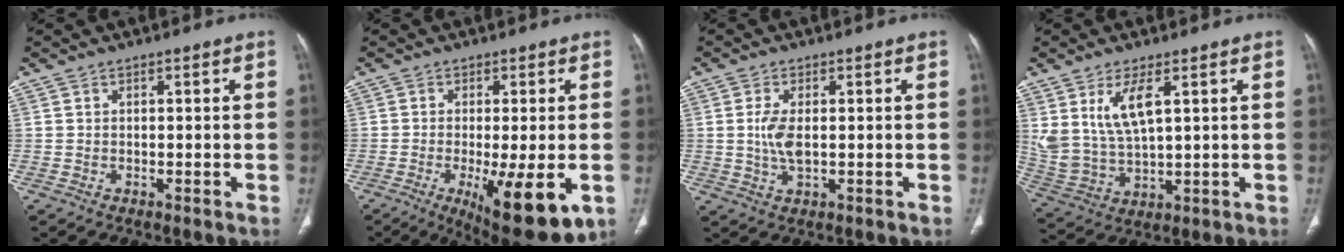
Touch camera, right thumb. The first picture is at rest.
{"total": 13.4, "force": [-4.4, 3.5, 12.2], "torque": [-0.166, -0.021, -0.053]}
{"total": 4.6, "force": [0.2, 2.0, 4.1], "torque": [-0.095, -0.005, 0.008]}
{"total": 9.7, "force": [4.0, 3.8, 7.9], "torque": [-0.167, -0.023, 0.095]}